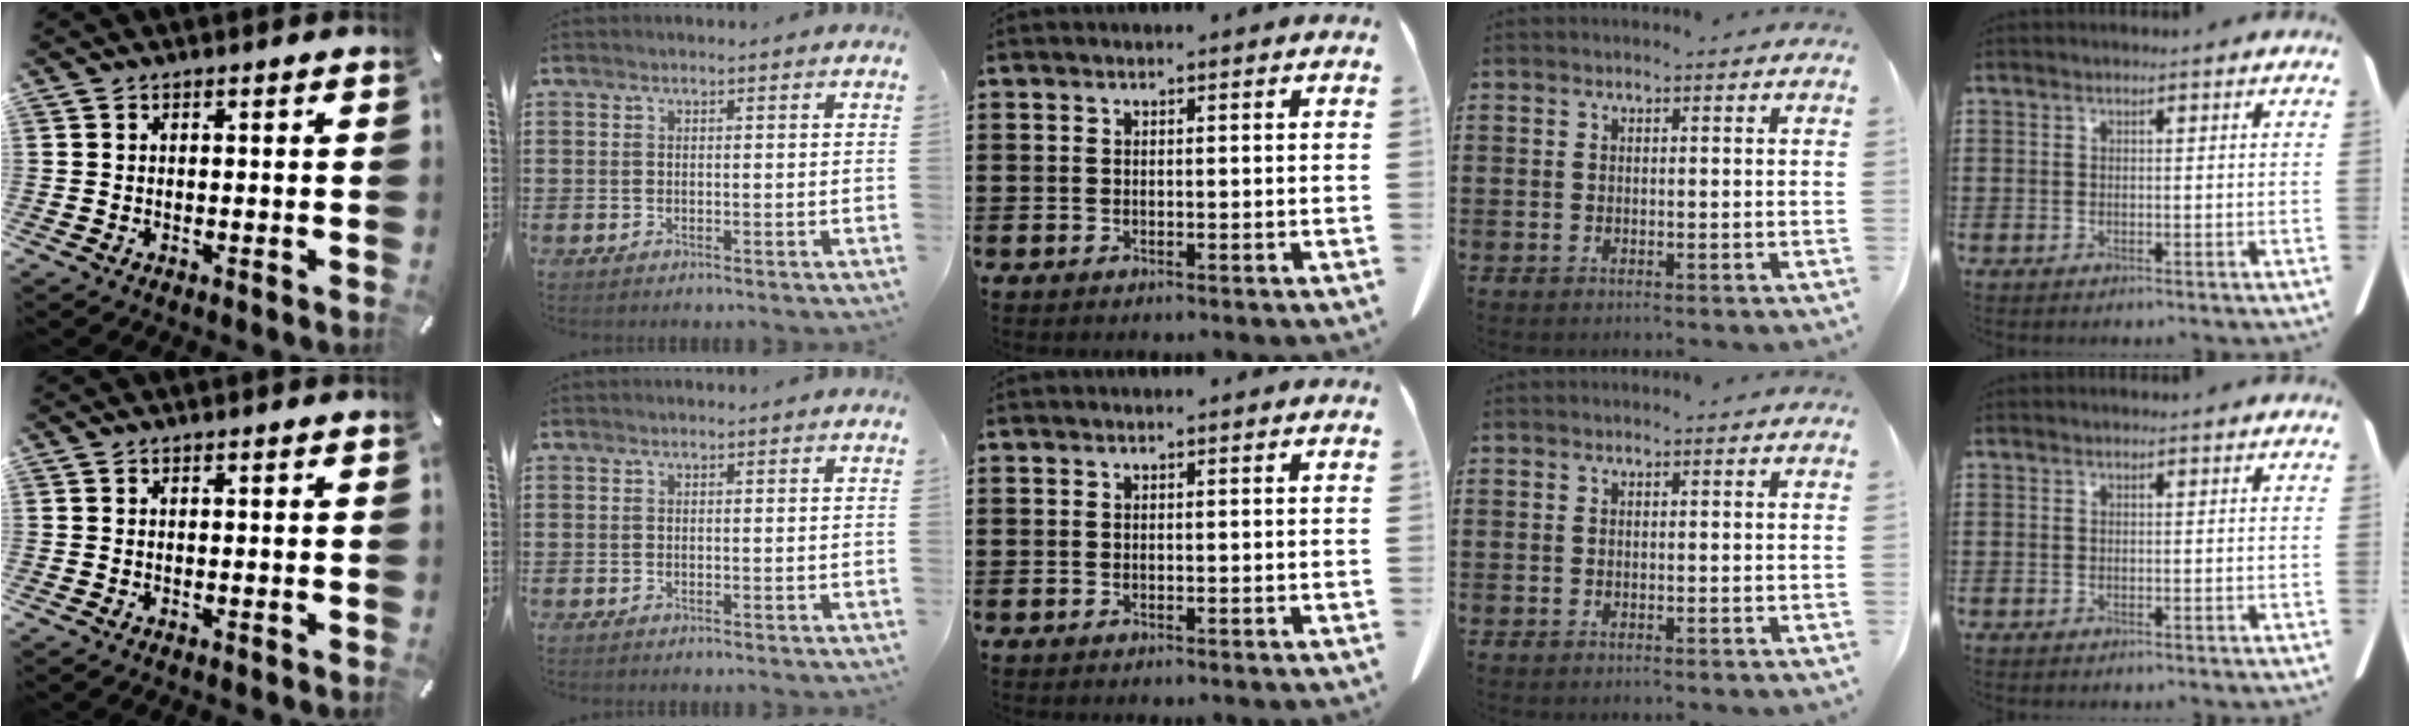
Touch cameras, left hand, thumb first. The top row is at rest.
{}